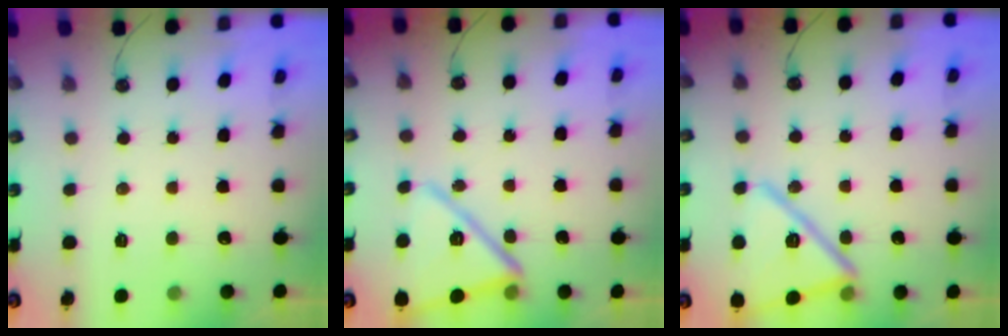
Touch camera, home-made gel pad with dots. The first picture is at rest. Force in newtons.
{"total": 15.3, "press": 15.2, "slide": 1.4}
{"total": 18.0, "press": 18.0, "slide": 0.7}